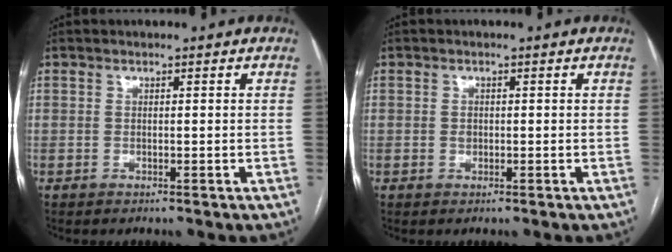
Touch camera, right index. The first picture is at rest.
{"total": 0.9, "force": [-0.1, 0.7, 0.5], "torque": [-0.009, 0.001, -0.001]}